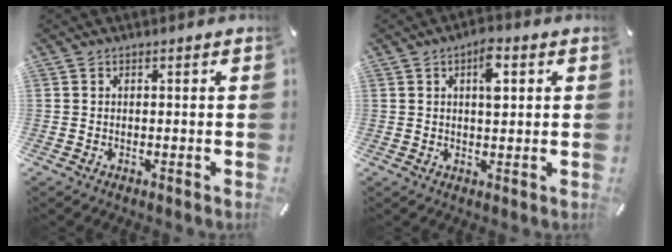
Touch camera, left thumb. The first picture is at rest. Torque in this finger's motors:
{"motor_torque": [1.21, 0.99, 0.60, -0.46, 0.19]}